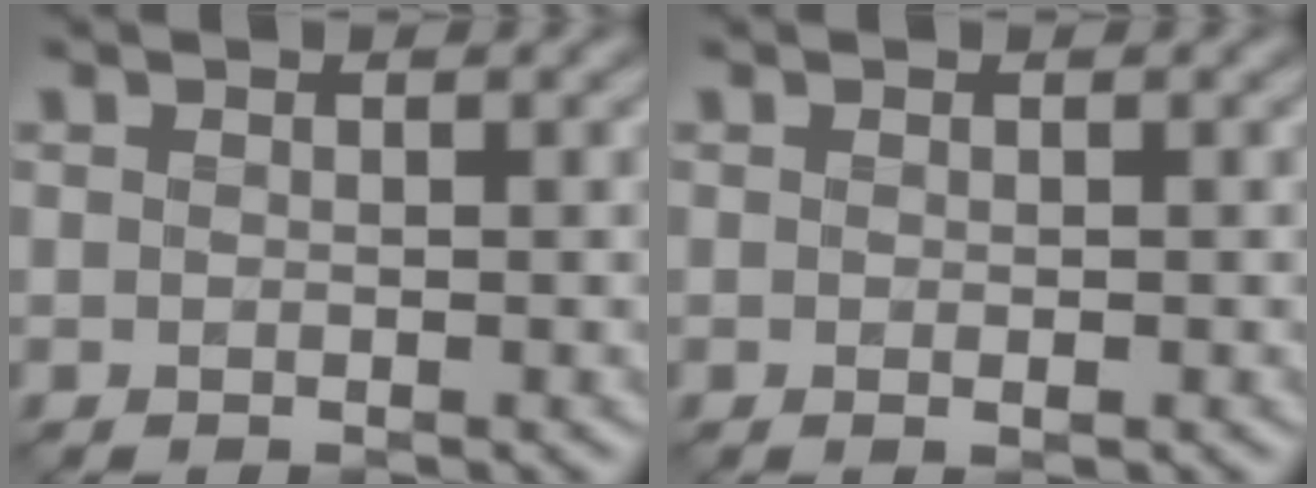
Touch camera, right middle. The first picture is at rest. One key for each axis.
{"total": 0.5, "fx": -0.1, "fy": 0.2, "fz": 0.5, "tx": -0.009, "ty": -0.002, "tz": -0.002}